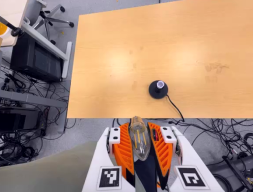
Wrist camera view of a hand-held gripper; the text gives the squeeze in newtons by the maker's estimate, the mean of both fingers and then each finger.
{"total": 19.9, "left": 21.1, "right": 18.7}